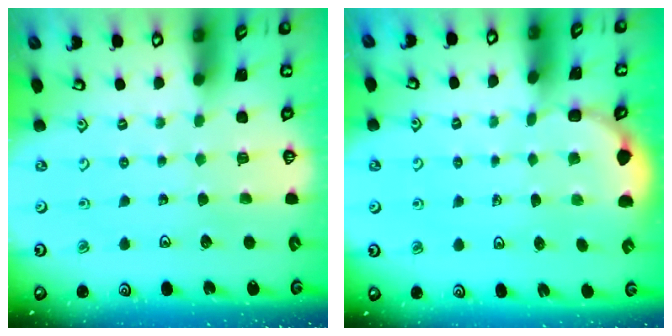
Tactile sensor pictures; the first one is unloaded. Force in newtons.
{"total": 1.6, "press": 1.2, "slide": 1.0}